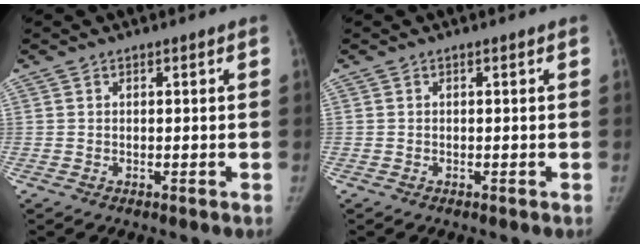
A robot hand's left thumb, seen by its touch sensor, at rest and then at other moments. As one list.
[{"total": 0.0}]